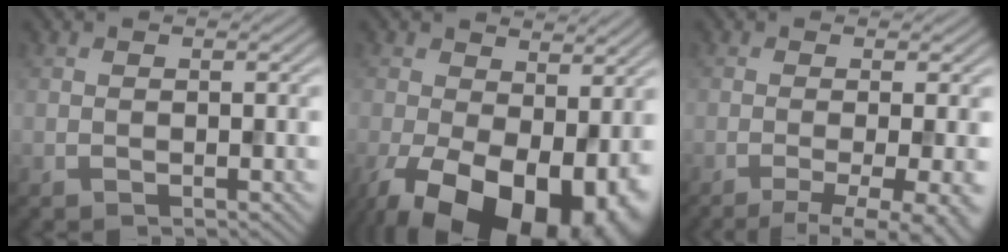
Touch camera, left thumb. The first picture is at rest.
{"total": 17.3, "force": [-6.1, 10.0, 12.8], "torque": [-0.233, -0.053, -0.067]}
{"total": 7.2, "force": [-2.9, 1.8, 6.4], "torque": [-0.082, -0.005, -0.037]}